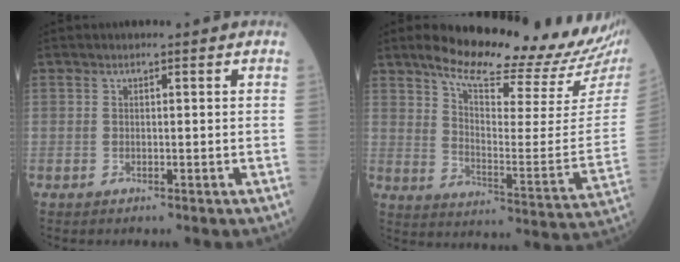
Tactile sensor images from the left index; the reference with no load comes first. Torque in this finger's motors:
{"motor_torque": [1.01, -1.13, 0.25, 0.07]}